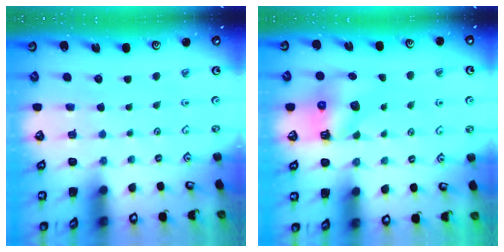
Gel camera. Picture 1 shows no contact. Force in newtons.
{"total": 6.9, "press": 6.8, "slide": 1.0}